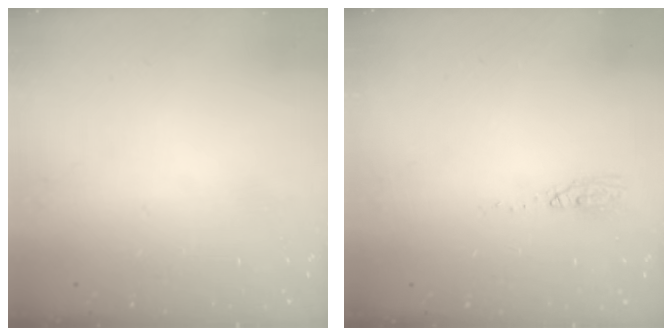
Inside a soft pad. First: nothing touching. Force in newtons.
{"total": 9.3, "press": 5.1, "slide": 7.7}